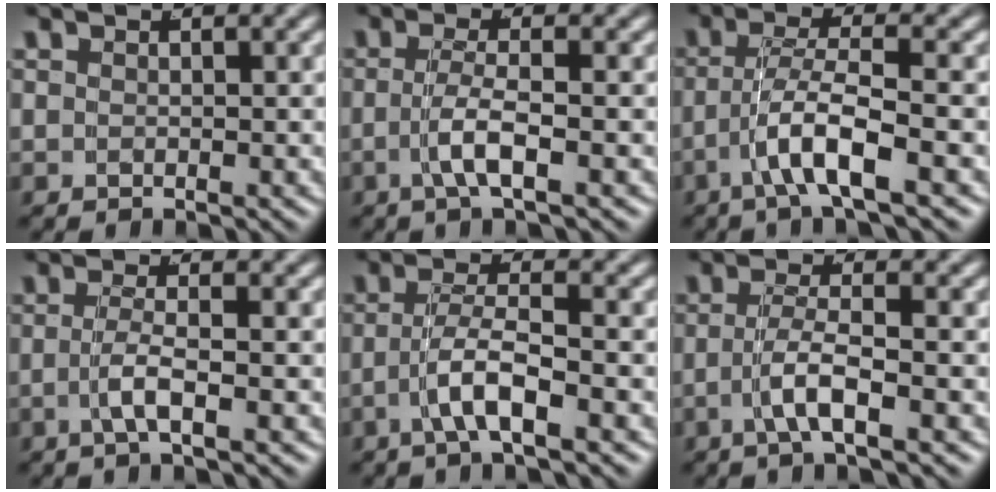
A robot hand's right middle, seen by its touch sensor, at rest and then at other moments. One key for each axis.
{"total": 2.7, "fx": -0.9, "fy": 0.3, "fz": 2.5, "tx": -0.042, "ty": -0.002, "tz": -0.016}
{"total": 4.1, "fx": -1.8, "fy": 0.9, "fz": 3.6, "tx": -0.061, "ty": 0.001, "tz": -0.032}
{"total": 2.0, "fx": -0.8, "fy": 0.0, "fz": 1.9, "tx": -0.031, "ty": -0.002, "tz": -0.016}
{"total": 3.5, "fx": -1.7, "fy": 0.9, "fz": 3.0, "tx": -0.048, "ty": 0.002, "tz": -0.033}
{"total": 2.9, "fx": -1.3, "fy": 0.4, "fz": 2.6, "tx": -0.043, "ty": -0.002, "tz": -0.024}